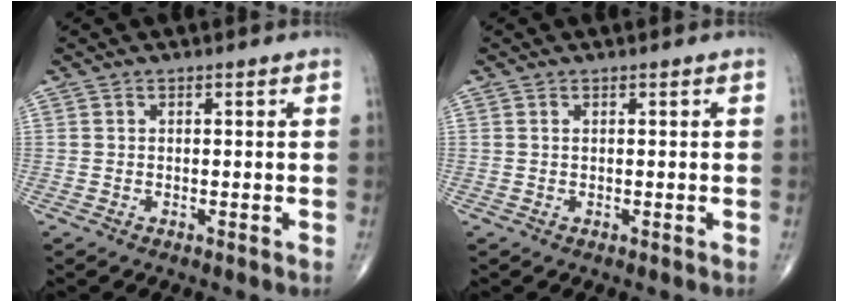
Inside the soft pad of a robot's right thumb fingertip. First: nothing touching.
{"total": 0.0}